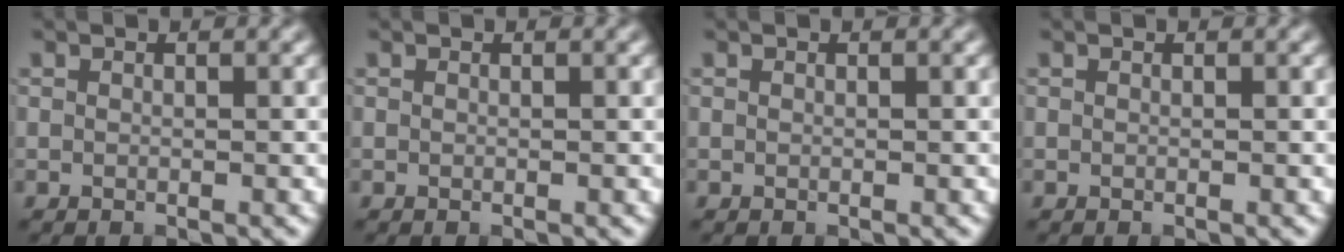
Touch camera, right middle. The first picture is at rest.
{"total": 0.0}
{"total": 0.0}
{"total": 0.0}